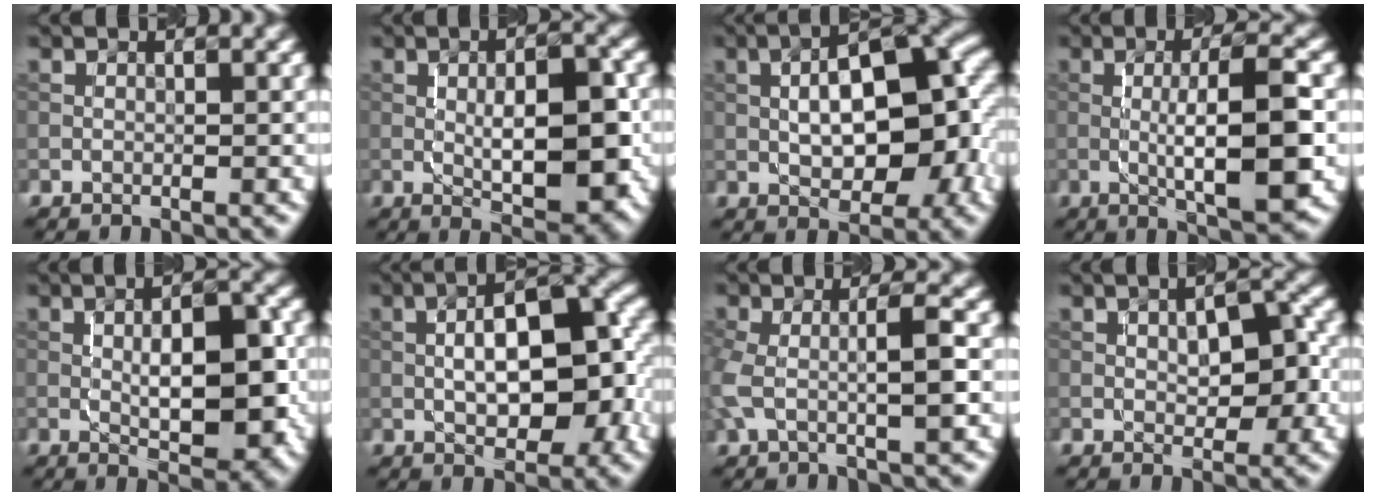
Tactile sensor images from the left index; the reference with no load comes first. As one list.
[{"total": 8.0, "force": [-0.5, 2.6, 7.5], "torque": [-0.104, 0.003, -0.005]}, {"total": 10.9, "force": [0.1, 4.8, 9.7], "torque": [-0.141, 0.013, 0.002]}, {"total": 8.7, "force": [-0.8, 1.9, 8.4], "torque": [-0.123, 0.005, -0.014]}, {"total": 7.5, "force": [-0.2, 2.7, 7.0], "torque": [-0.095, 0.003, 0.000]}, {"total": 9.6, "force": [-0.2, 4.1, 8.7], "torque": [-0.126, 0.014, -0.005]}, {"total": 4.8, "force": [-0.2, 1.5, 4.6], "torque": [-0.101, 0.002, -0.007]}, {"total": 4.8, "force": [0.1, 2.3, 4.2], "torque": [-0.060, 0.004, 0.004]}]